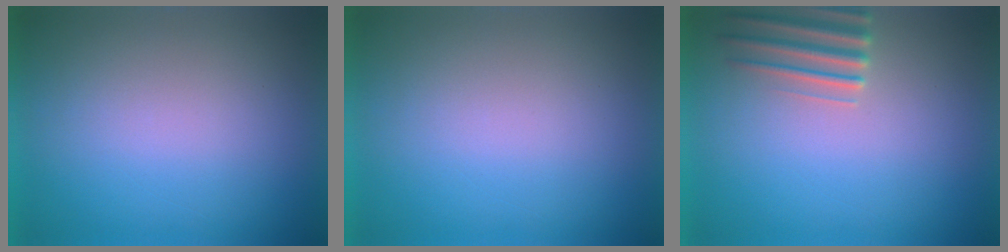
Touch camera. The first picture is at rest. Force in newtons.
{"total": 1.0}
{"total": 2.8}